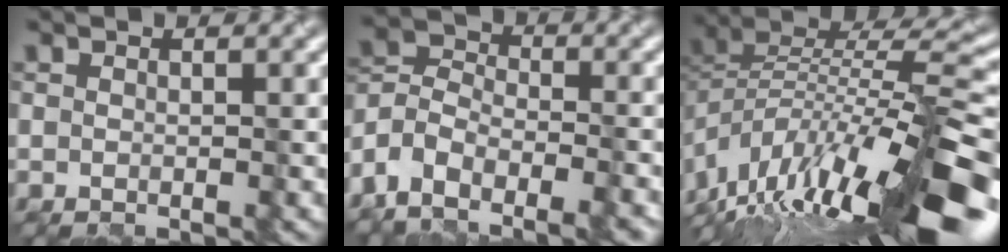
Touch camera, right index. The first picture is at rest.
{"total": 10.9, "force": [-7.9, 5.6, 5.0], "torque": [-0.084, -0.007, -0.119]}
{"total": 15.4, "force": [-8.3, 5.2, 11.9], "torque": [-0.215, 0.019, -0.147]}